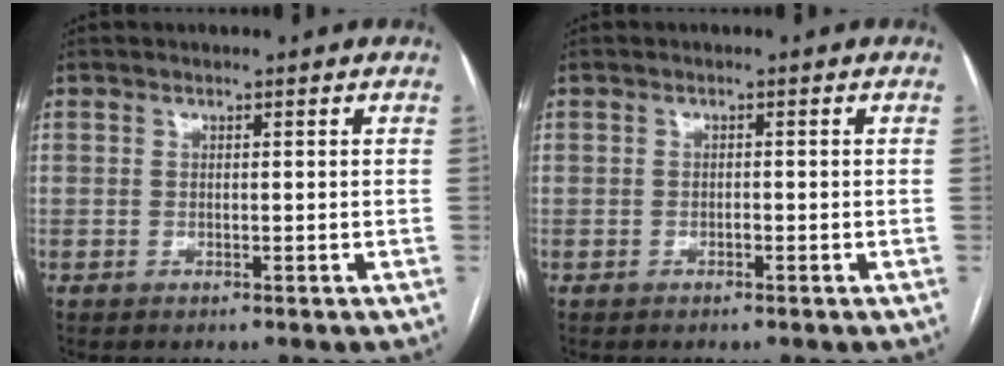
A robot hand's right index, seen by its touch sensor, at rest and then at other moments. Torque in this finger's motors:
{"motor_torque": [0.05, -0.20, 0.05, 0.02]}